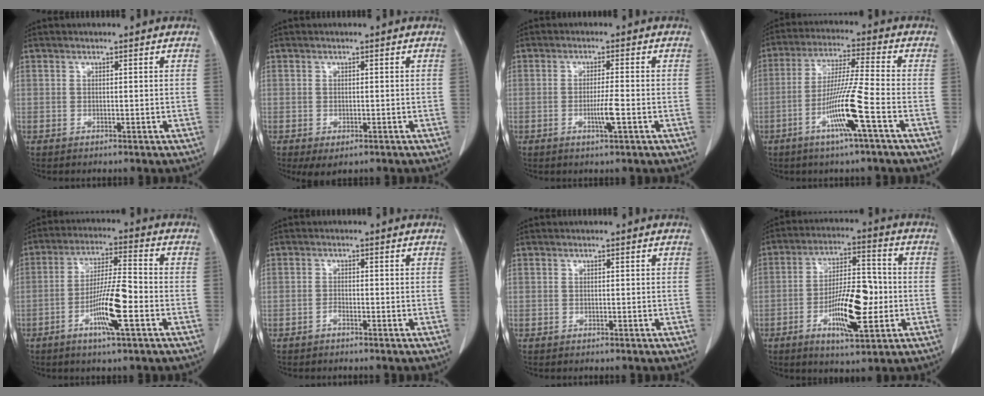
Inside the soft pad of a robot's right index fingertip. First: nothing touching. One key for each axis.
{"total": 2.5, "fx": -1.4, "fy": 1.3, "fz": 1.7, "tx": -0.024, "ty": -0.006, "tz": -0.009}
{"total": 3.6, "fx": -1.1, "fy": -0.3, "fz": 3.5, "tx": -0.065, "ty": -0.007, "tz": -0.020}
{"total": 10.9, "fx": -4.4, "fy": -1.0, "fz": 9.9, "tx": -0.195, "ty": -0.010, "tz": -0.086}
{"total": 10.0, "fx": -3.6, "fy": 0.5, "fz": 9.3, "tx": -0.174, "ty": -0.006, "tz": -0.068}
{"total": 0.8, "fx": -0.6, "fy": 0.2, "fz": 0.4, "tx": -0.005, "ty": 0.003, "tz": -0.010}
{"total": 0.0}
{"total": 12.4, "fx": -3.1, "fy": 3.5, "fz": 11.5, "tx": -0.203, "ty": 0.003, "tz": -0.050}